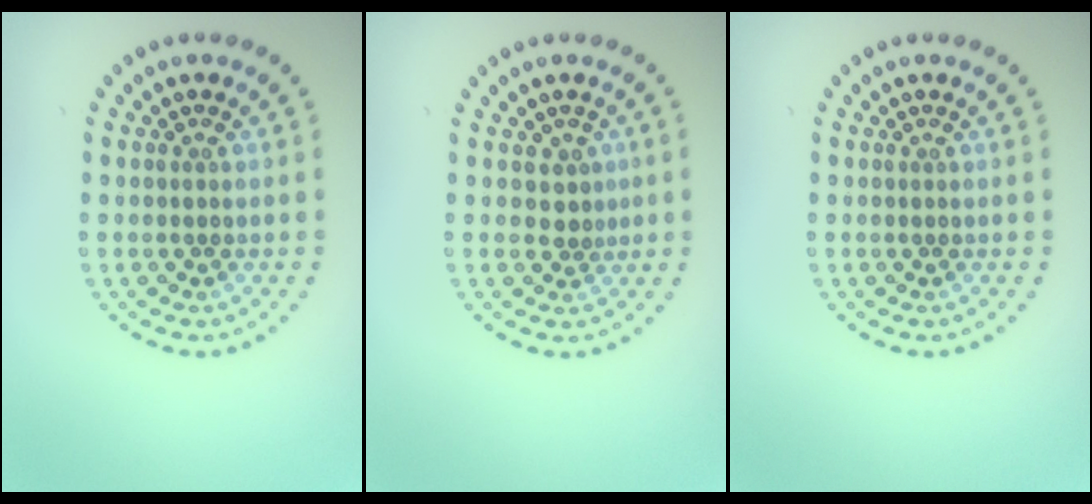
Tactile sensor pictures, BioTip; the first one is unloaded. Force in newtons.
{"total": 1.5, "press": 1.2, "slide": 0.9}
{"total": 0.0}